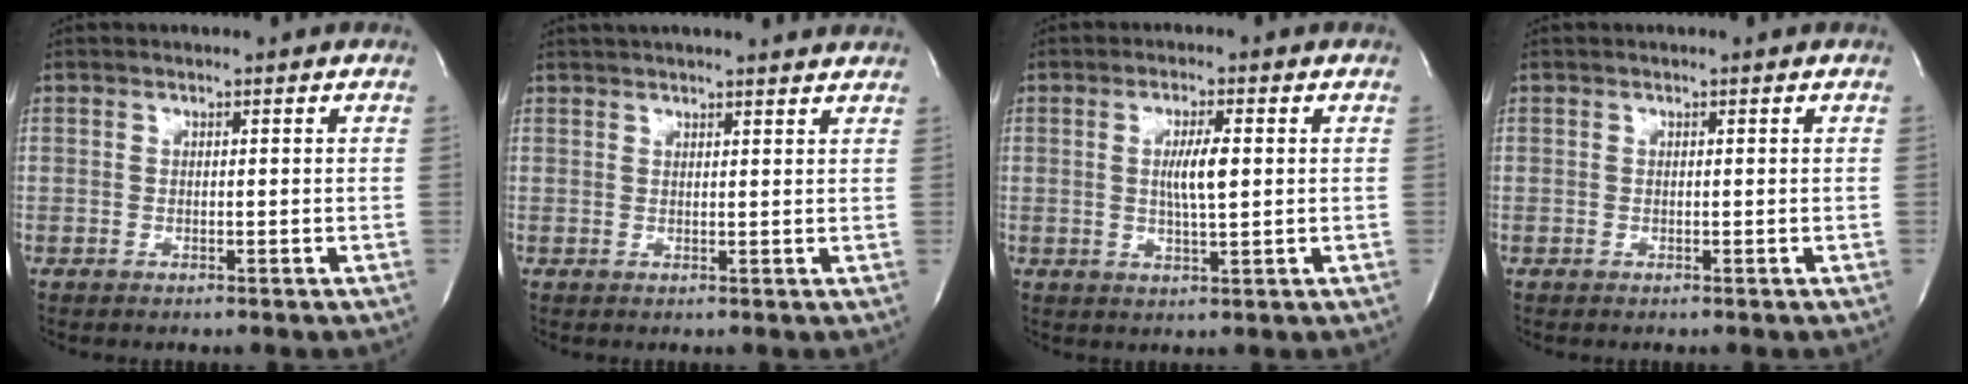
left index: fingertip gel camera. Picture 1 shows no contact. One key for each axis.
{"total": 12.3, "fx": 11.4, "fy": 1.1, "fz": 4.5, "tx": -0.065, "ty": 0.025, "tz": 0.139}
{"total": 4.7, "fx": 0.5, "fy": 0.5, "fz": 4.6, "tx": -0.085, "ty": -0.003, "tz": 0.009}
{"total": 0.0}